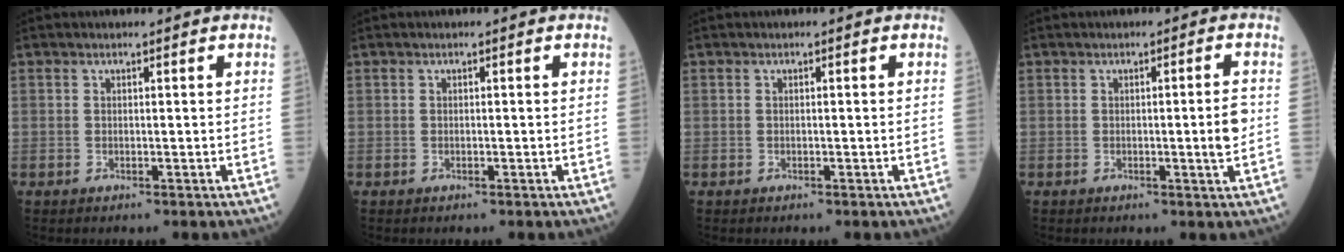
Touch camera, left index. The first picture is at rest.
{"total": 0.0}
{"total": 0.0}
{"total": 3.1, "force": [-0.6, -0.5, 3.0], "torque": [-0.042, -0.007, -0.010]}